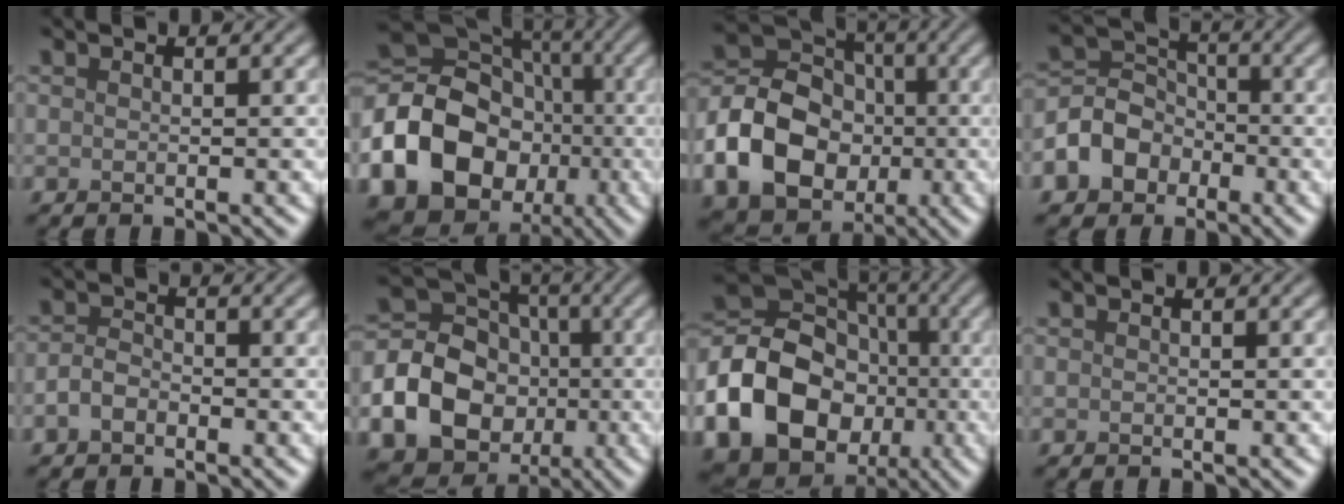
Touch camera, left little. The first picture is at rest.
{"total": 19.2, "force": [-5.6, 16.1, 8.8], "torque": [-0.193, -0.015, -0.120]}
{"total": 10.4, "force": [-2.7, 8.1, 5.9], "torque": [-0.105, -0.006, -0.060]}
{"total": 5.2, "force": [-2.3, 4.2, 2.0], "torque": [-0.027, 0.007, -0.059]}
{"total": 1.9, "force": [-1.0, 1.2, 1.0], "torque": [-0.021, 0.003, -0.026]}
{"total": 15.4, "force": [-4.2, 13.5, 6.0], "torque": [-0.140, -0.022, -0.083]}
{"total": 16.7, "force": [-5.1, 13.7, 8.1], "torque": [-0.180, -0.013, -0.114]}
{"total": 0.0}